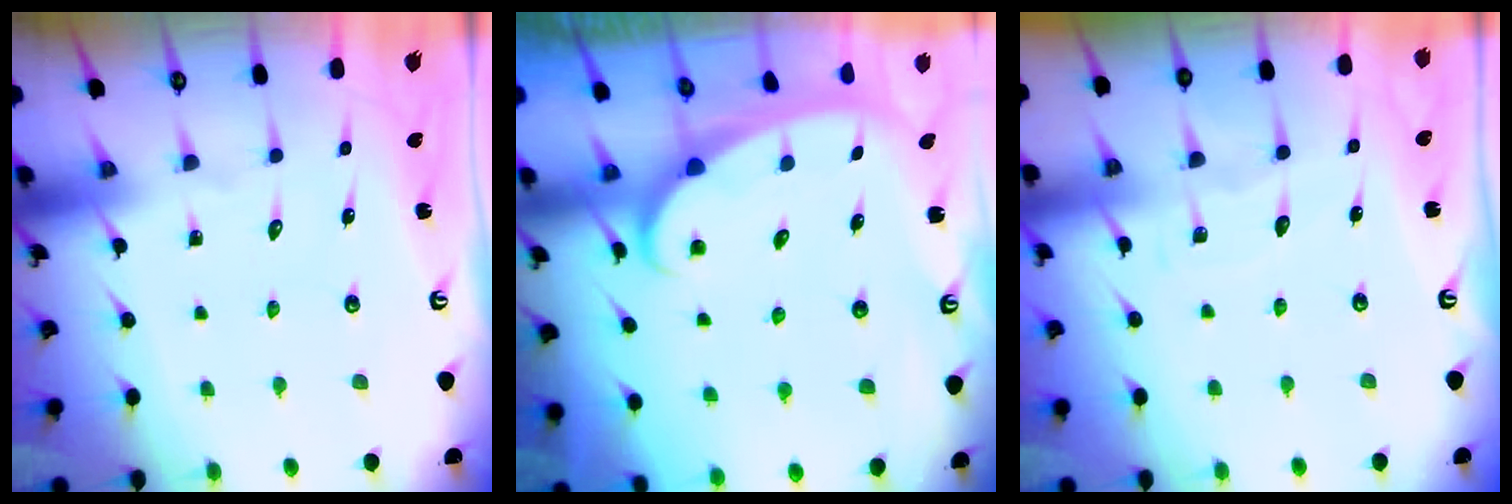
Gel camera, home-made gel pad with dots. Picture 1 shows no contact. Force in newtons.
{"total": 2.4, "press": 2.4, "slide": 0.3}
{"total": 2.1, "press": 2.1, "slide": 0.2}